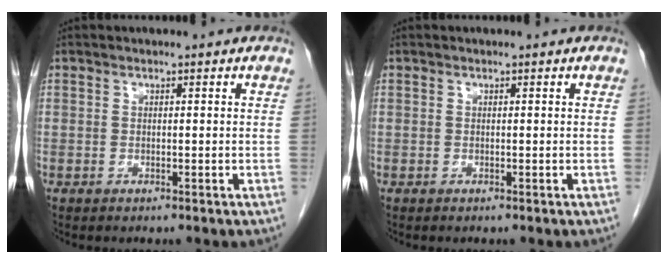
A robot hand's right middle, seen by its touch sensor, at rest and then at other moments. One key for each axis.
{"total": 0.0}